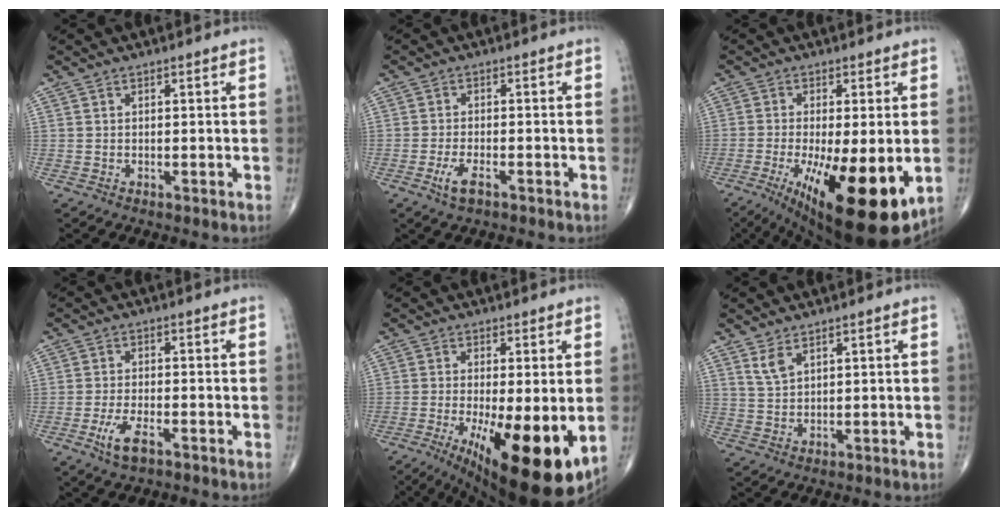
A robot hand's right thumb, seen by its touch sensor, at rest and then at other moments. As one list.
[{"total": 3.7, "force": [-2.0, 1.4, 2.8], "torque": [-0.062, 0.005, -0.035]}, {"total": 19.5, "force": [-5.9, 5.8, 17.7], "torque": [-0.259, -0.031, -0.074]}, {"total": 5.1, "force": [-2.7, 1.9, 4.0], "torque": [-0.083, 0.006, -0.046]}, {"total": 18.7, "force": [-5.4, 5.7, 17.0], "torque": [-0.230, -0.030, -0.063]}, {"total": 3.1, "force": [2.0, 1.2, 1.9], "torque": [-0.039, -0.010, 0.049]}]